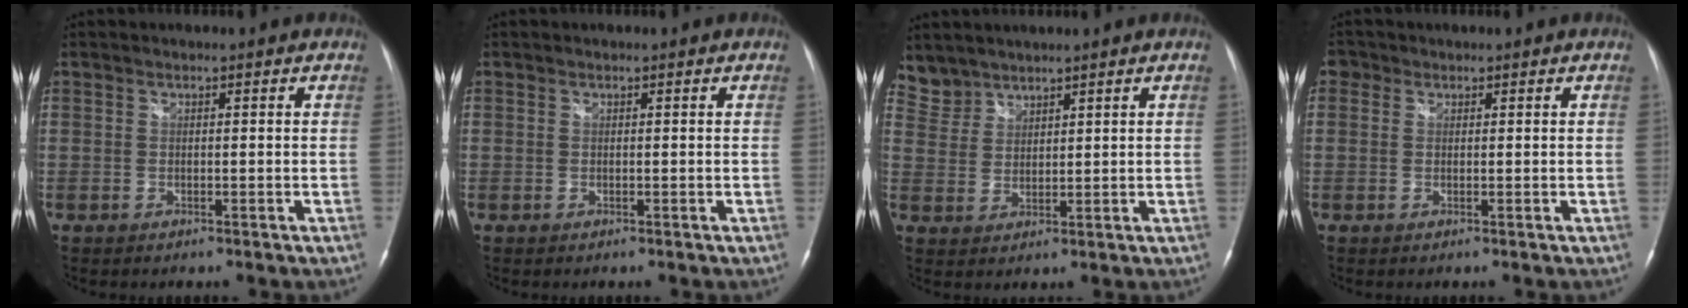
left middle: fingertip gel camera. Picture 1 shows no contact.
{"total": 0.0}
{"total": 4.2, "force": [3.8, 1.6, -0.6], "torque": [0.014, 0.008, 0.085]}
{"total": 1.8, "force": [0.8, 1.5, 0.4], "torque": [-0.002, 0.006, 0.011]}